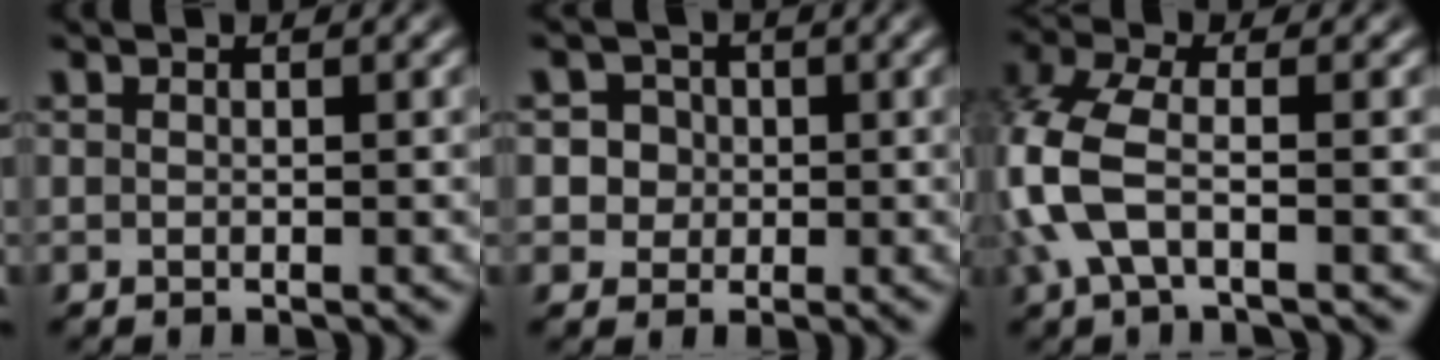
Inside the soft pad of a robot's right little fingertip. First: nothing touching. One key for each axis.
{"total": 6.2, "fx": -0.3, "fy": 5.9, "fz": 2.0, "tx": -0.062, "ty": -0.024, "tz": -0.002}
{"total": 6.2, "fx": -1.0, "fy": 4.1, "fz": 4.6, "tx": -0.142, "ty": -0.027, "tz": -0.008}